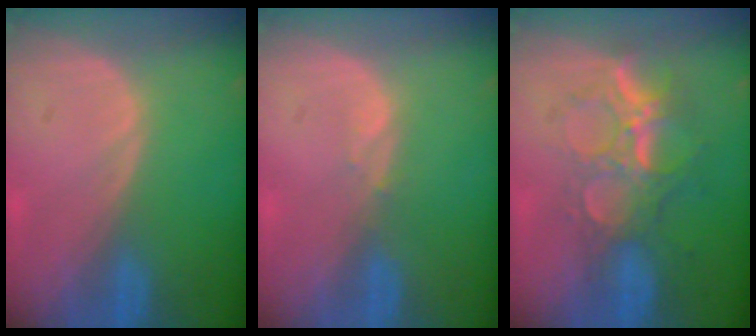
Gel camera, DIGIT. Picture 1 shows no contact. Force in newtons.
{"total": 0.7, "press": 0.7, "slide": 0.2}
{"total": 8.9, "press": 7.8, "slide": 4.3}